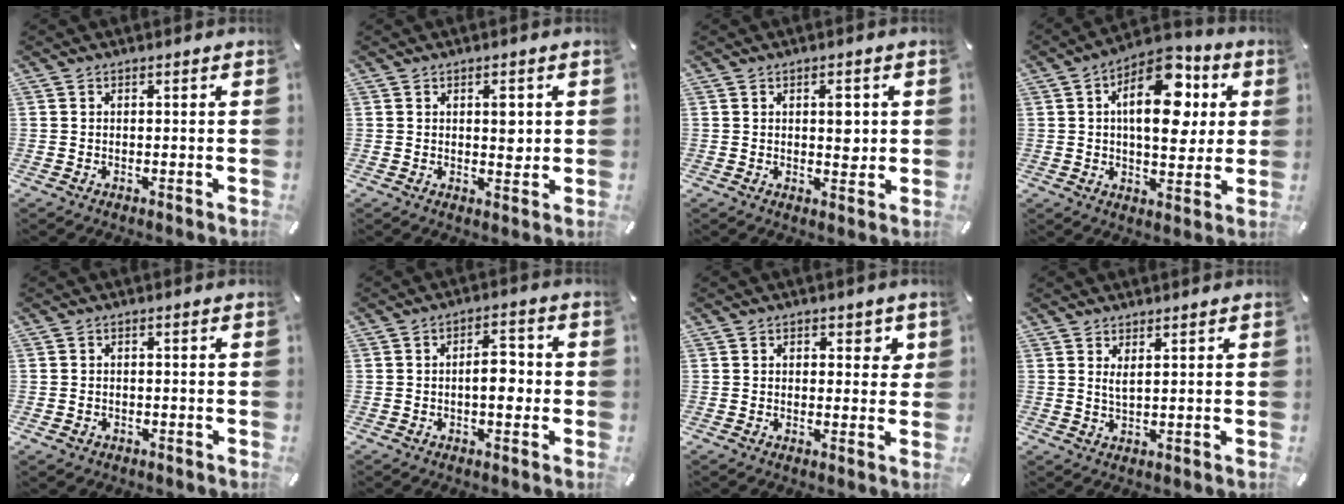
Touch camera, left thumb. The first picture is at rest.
{"total": 4.3, "force": [0.9, 2.4, 3.4], "torque": [-0.039, -0.007, 0.008]}
{"total": 4.7, "force": [0.8, 2.7, 3.8], "torque": [-0.037, -0.009, 0.004]}
{"total": 17.1, "force": [5.0, 9.4, 13.4], "torque": [-0.190, -0.020, 0.081]}
{"total": 1.5, "force": [-0.7, 1.2, 0.5], "torque": [-0.011, 0.004, -0.015]}
{"total": 6.8, "force": [-0.9, 3.5, 5.8], "torque": [-0.085, 0.009, -0.018]}
{"total": 3.0, "force": [1.0, 2.1, 1.9], "torque": [-0.009, -0.003, 0.007]}
{"total": 2.1, "force": [1.4, 0.2, 1.6], "torque": [-0.034, -0.001, 0.024]}